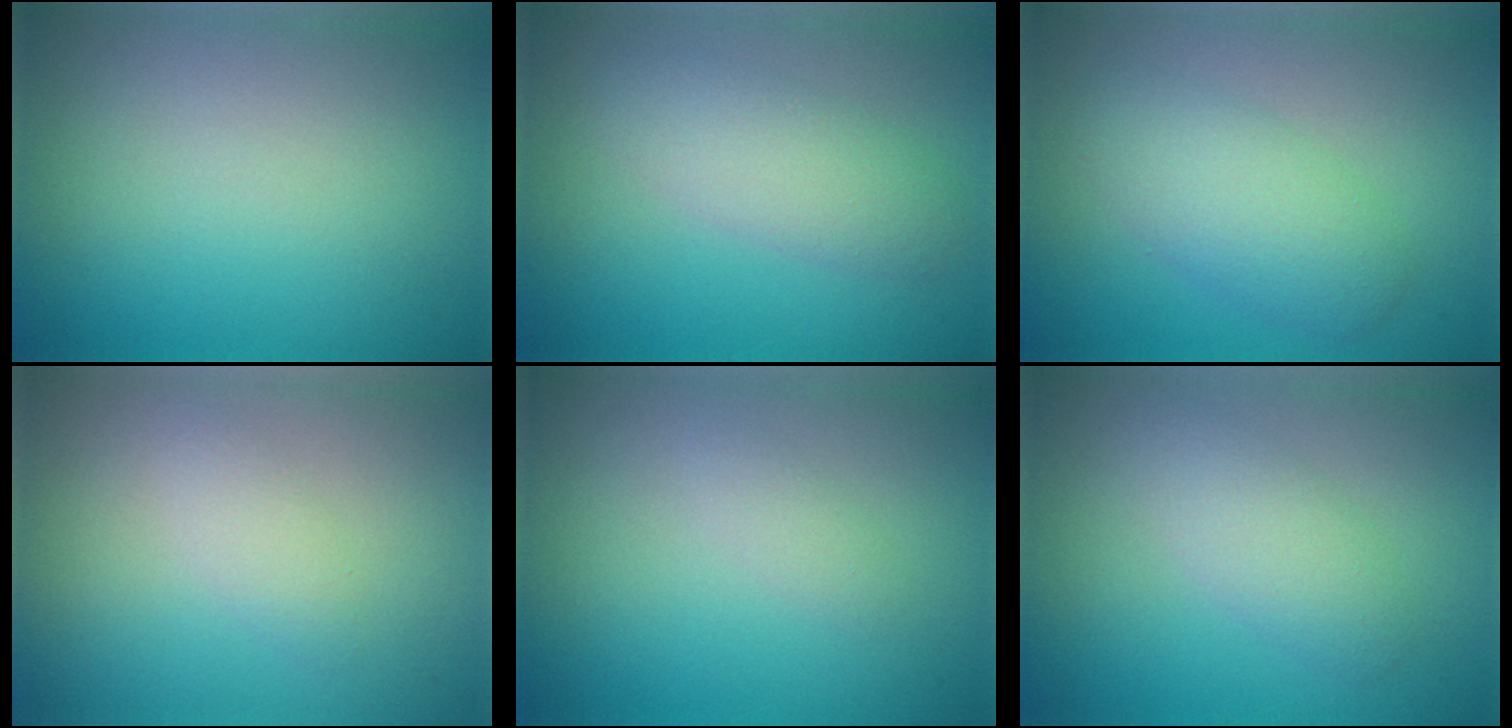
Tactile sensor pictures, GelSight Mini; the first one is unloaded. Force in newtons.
{"total": 3.4, "press": 3.4, "slide": 0.1}
{"total": 4.0, "press": 4.0, "slide": 0.2}
{"total": 1.6, "press": 1.6, "slide": 0.1}
{"total": 1.0, "press": 1.0, "slide": 0.1}
{"total": 2.7, "press": 2.7, "slide": 0.2}